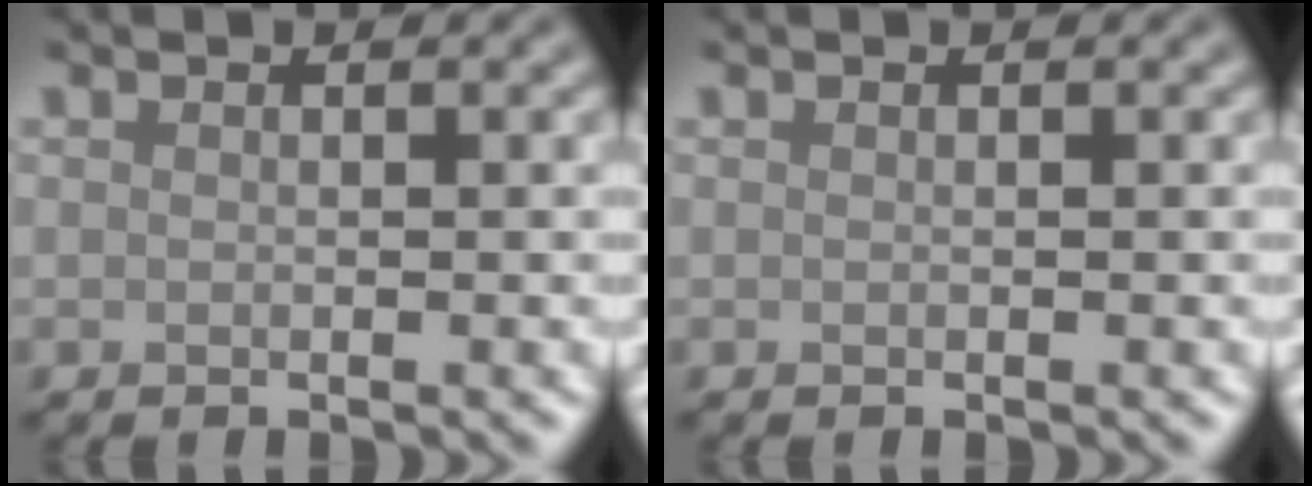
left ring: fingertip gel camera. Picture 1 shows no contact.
{"total": 0.0}